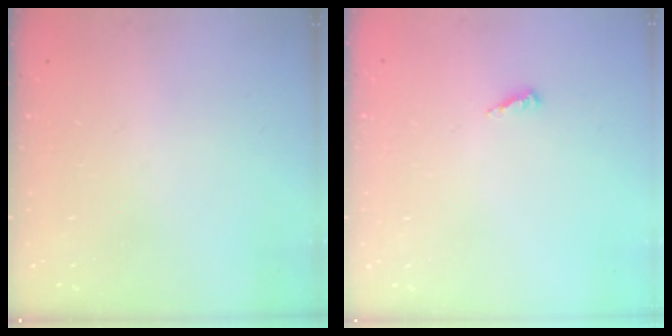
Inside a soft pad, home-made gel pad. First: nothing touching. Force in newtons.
{"total": 3.9, "press": 3.9, "slide": 0.2}